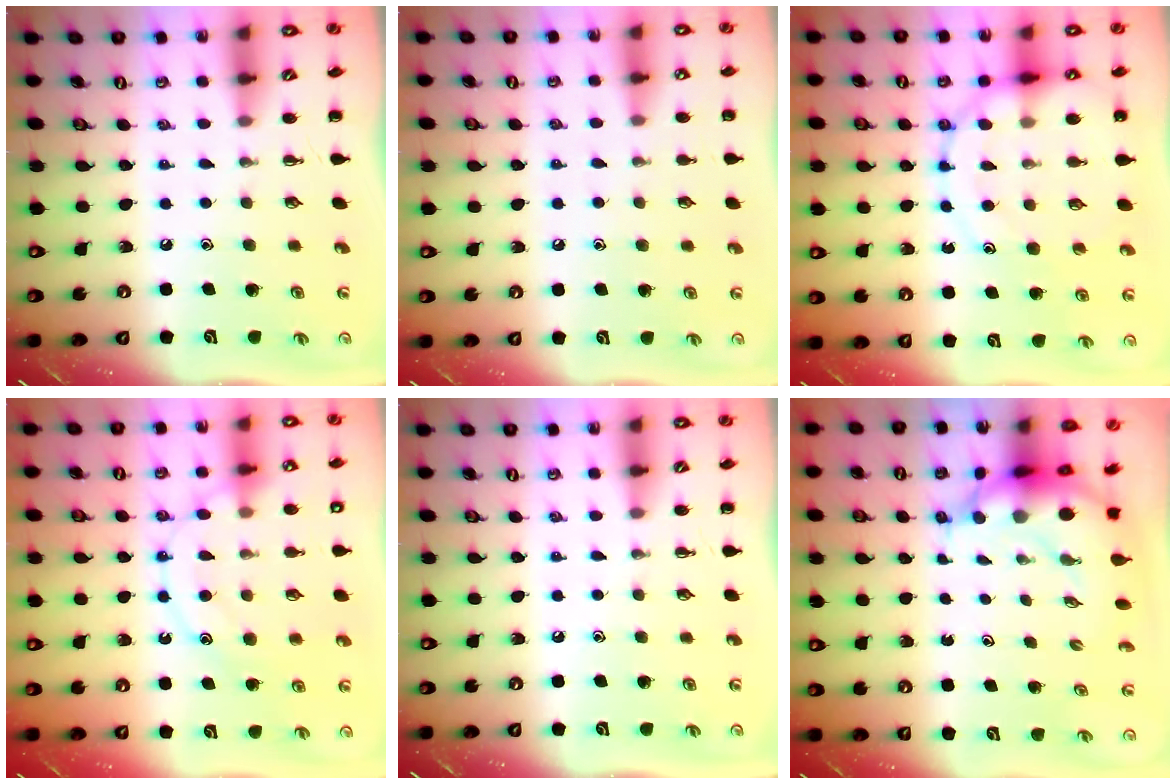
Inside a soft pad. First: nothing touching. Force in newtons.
{"total": 4.1, "press": 4.0, "slide": 0.9}
{"total": 14.1, "press": 13.9, "slide": 2.4}
{"total": 13.9, "press": 13.9, "slide": 0.8}
{"total": 0.0}
{"total": 7.4, "press": 7.2, "slide": 1.9}